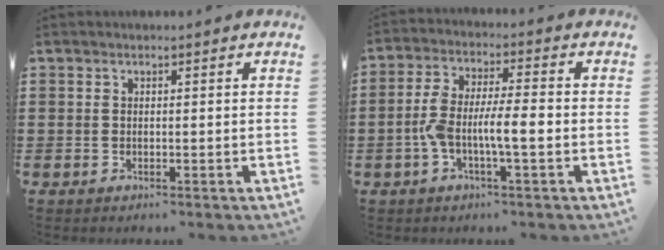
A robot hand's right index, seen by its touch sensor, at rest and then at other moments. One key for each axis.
{"total": 7.2, "fx": -2.0, "fy": 1.9, "fz": 6.7, "tx": -0.144, "ty": -0.004, "tz": -0.045}